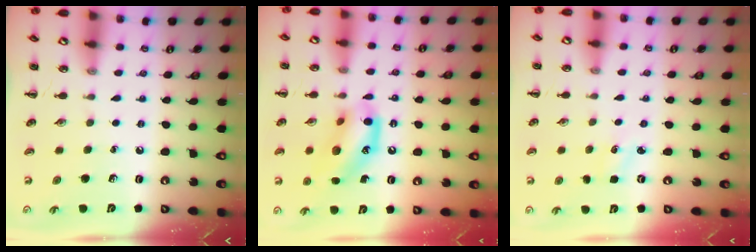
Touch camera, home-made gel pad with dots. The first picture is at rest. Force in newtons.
{"total": 13.9, "press": 13.6, "slide": 3.0}
{"total": 1.8, "press": 1.7, "slide": 0.5}